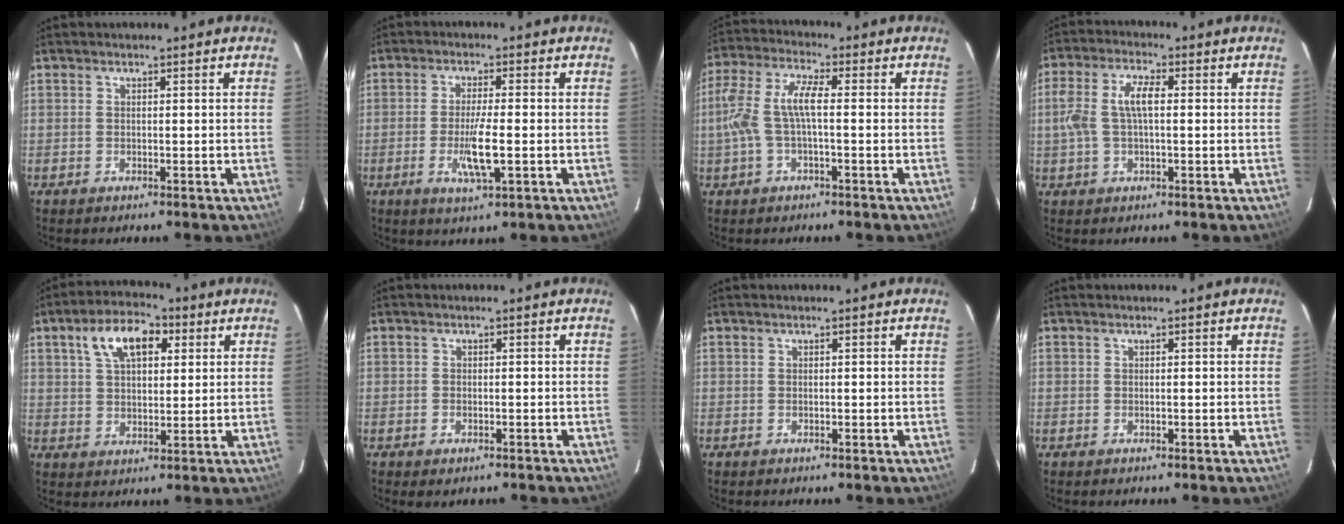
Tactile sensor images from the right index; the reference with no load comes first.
{"total": 6.5, "force": [-1.8, 0.7, 6.2], "torque": [-0.118, -0.011, -0.033]}
{"total": 8.9, "force": [-0.8, 2.7, 8.4], "torque": [-0.185, 0.011, -0.013]}
{"total": 7.6, "force": [0.4, 3.2, 6.9], "torque": [-0.143, 0.014, 0.010]}
{"total": 10.6, "force": [4.4, 5.8, 7.6], "torque": [-0.139, 0.032, 0.075]}
{"total": 1.5, "force": [-0.9, 1.0, 0.7], "torque": [-0.011, -0.002, -0.013]}
{"total": 0.0}
{"total": 0.0}